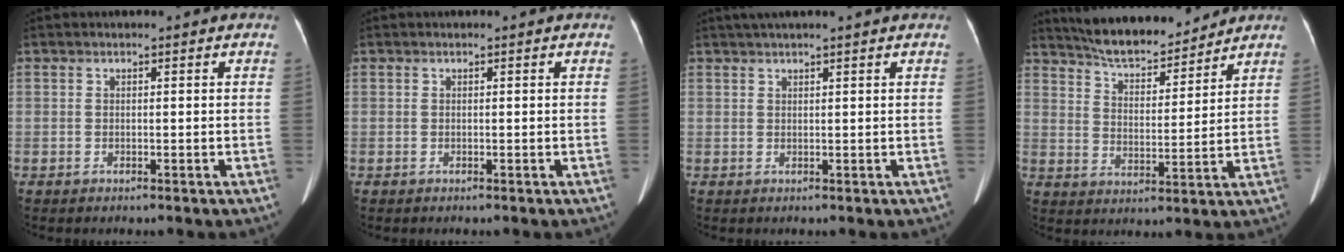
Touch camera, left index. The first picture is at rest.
{"total": 0.0}
{"total": 5.0, "force": [4.2, -0.6, 2.8], "torque": [-0.040, 0.036, 0.062]}
{"total": 10.6, "force": [10.0, 2.0, 3.0], "torque": [-0.051, 0.003, 0.165]}